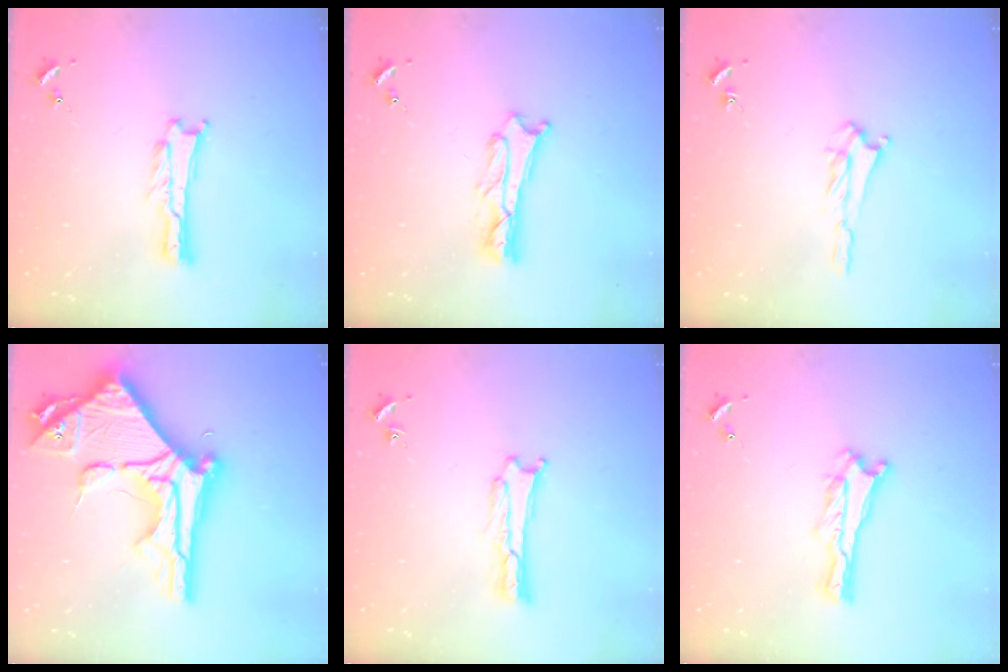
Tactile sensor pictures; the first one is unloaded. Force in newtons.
{"total": 2.0, "press": 2.0, "slide": 0.2}
{"total": 2.0, "press": 2.0, "slide": 0.5}
{"total": 15.4, "press": 15.3, "slide": 1.5}
{"total": 0.9, "press": 0.9, "slide": 0.0}
{"total": 0.0}